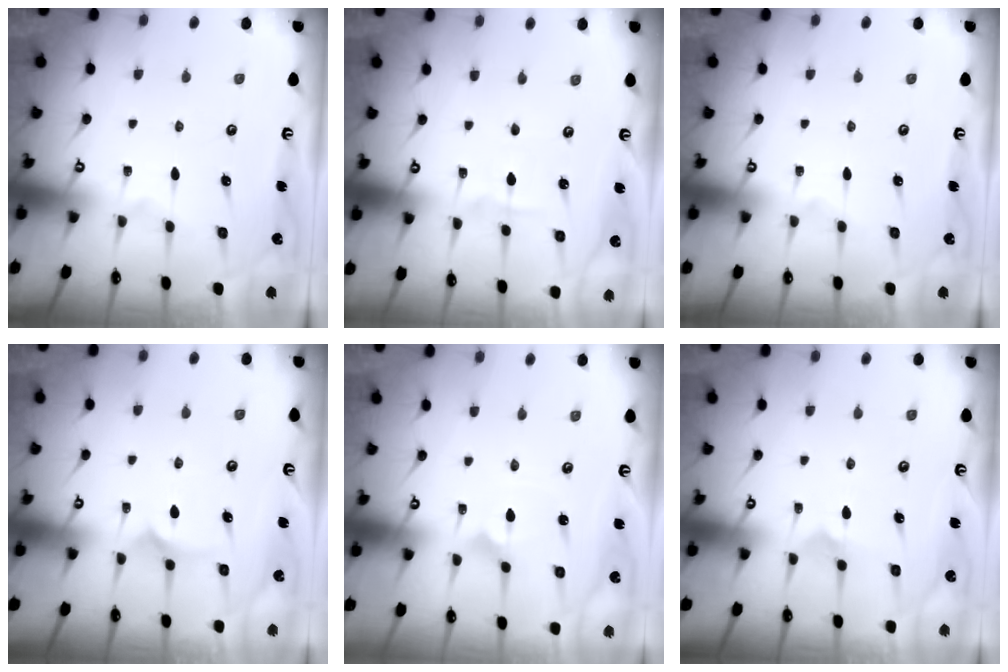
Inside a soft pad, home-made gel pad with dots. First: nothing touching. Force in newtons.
{"total": 1.8, "press": 1.7, "slide": 0.2}
{"total": 0.0}
{"total": 6.1, "press": 6.1, "slide": 0.3}
{"total": 2.7, "press": 2.7, "slide": 0.1}
{"total": 3.8, "press": 3.8, "slide": 0.2}